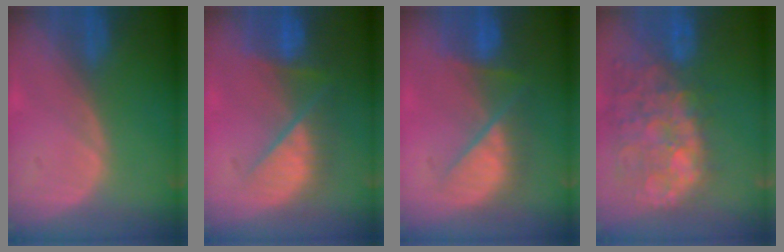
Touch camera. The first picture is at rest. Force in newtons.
{"total": 9.6, "press": 8.2, "slide": 5.0}
{"total": 7.3, "press": 7.2, "slide": 0.7}
{"total": 14.2, "press": 11.6, "slide": 8.1}